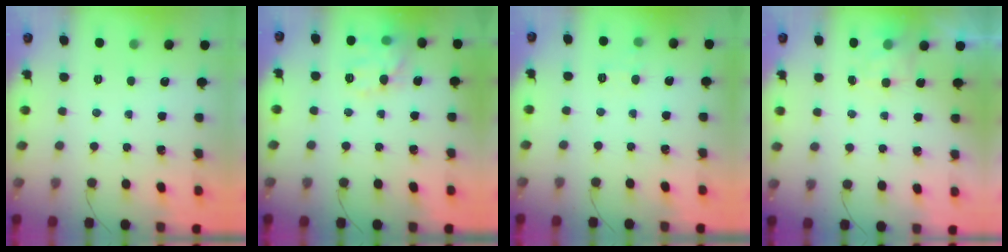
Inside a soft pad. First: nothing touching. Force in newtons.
{"total": 12.0, "press": 11.9, "slide": 0.8}
{"total": 5.6, "press": 5.3, "slide": 1.8}
{"total": 2.4, "press": 1.9, "slide": 1.4}